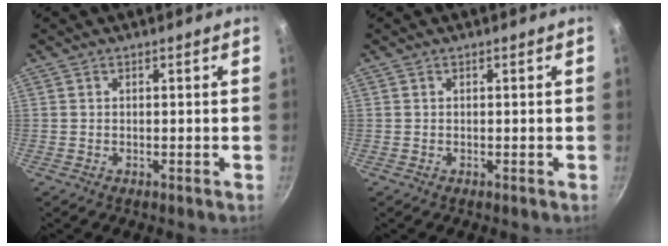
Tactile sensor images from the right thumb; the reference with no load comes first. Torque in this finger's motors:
{"motor_torque": [-0.01, 0.00, 0.00, 0.00, 0.00]}